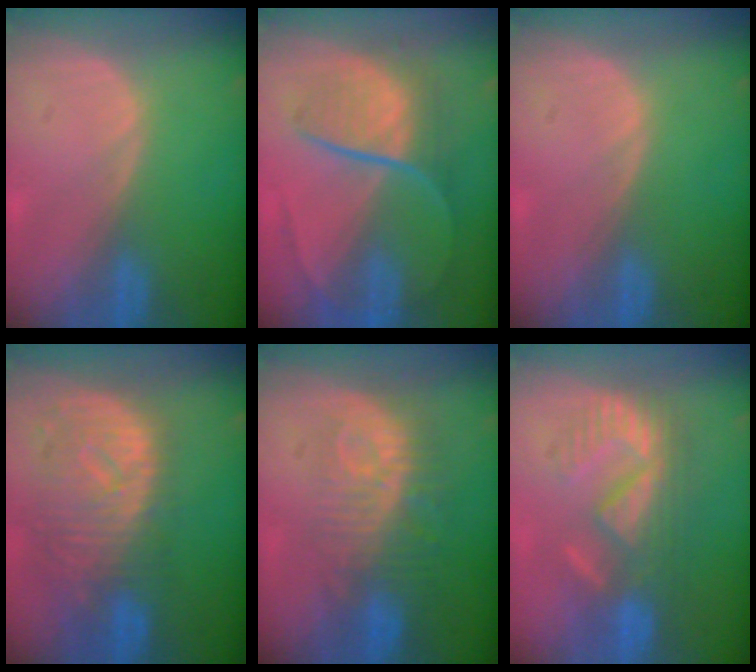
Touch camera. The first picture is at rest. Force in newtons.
{"total": 8.8, "press": 7.5, "slide": 4.7}
{"total": 0.0}
{"total": 11.2, "press": 9.8, "slide": 5.4}
{"total": 9.6, "press": 8.7, "slide": 4.0}
{"total": 8.7, "press": 8.5, "slide": 1.7}